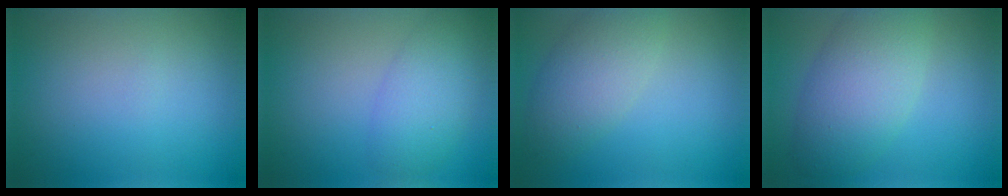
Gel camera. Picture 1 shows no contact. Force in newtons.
{"total": 4.2, "press": 4.2, "slide": 0.2}
{"total": 4.1, "press": 4.1, "slide": 0.3}
{"total": 6.6, "press": 6.6, "slide": 0.4}